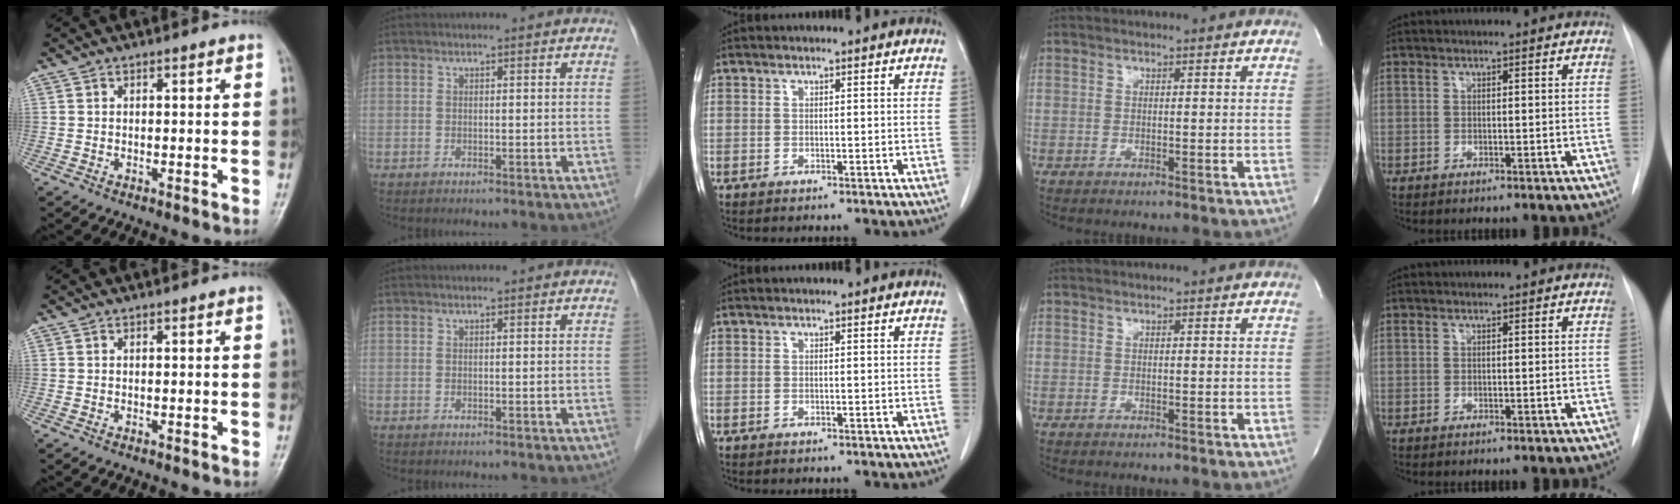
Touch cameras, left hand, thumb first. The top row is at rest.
{}